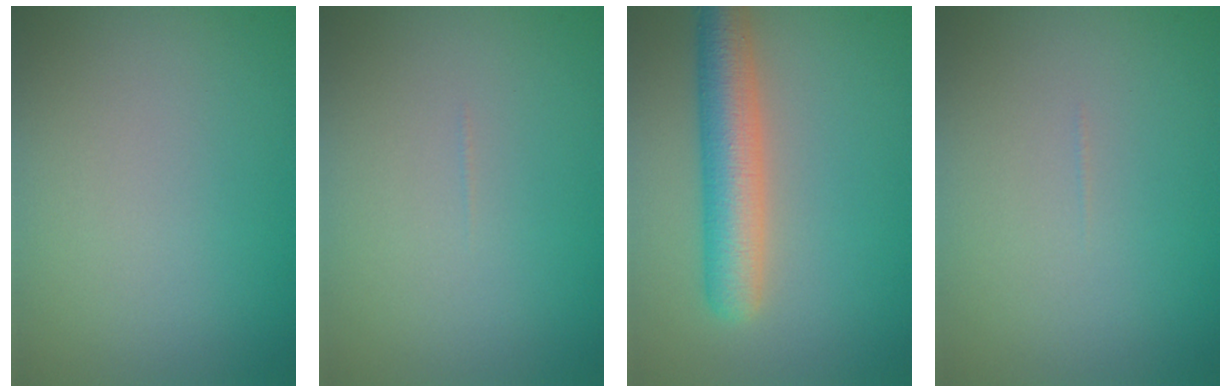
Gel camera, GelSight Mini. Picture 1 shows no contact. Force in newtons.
{"total": 0.0}
{"total": 5.6, "press": 5.6, "slide": 0.1}
{"total": 0.0}